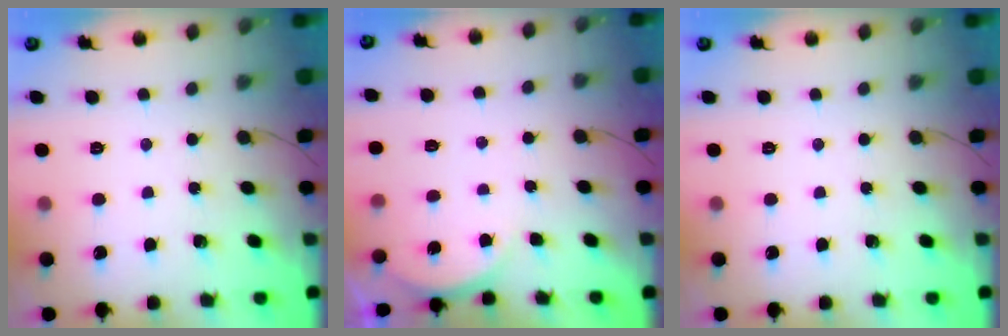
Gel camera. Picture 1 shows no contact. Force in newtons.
{"total": 2.8, "press": 2.1, "slide": 1.7}
{"total": 0.0}